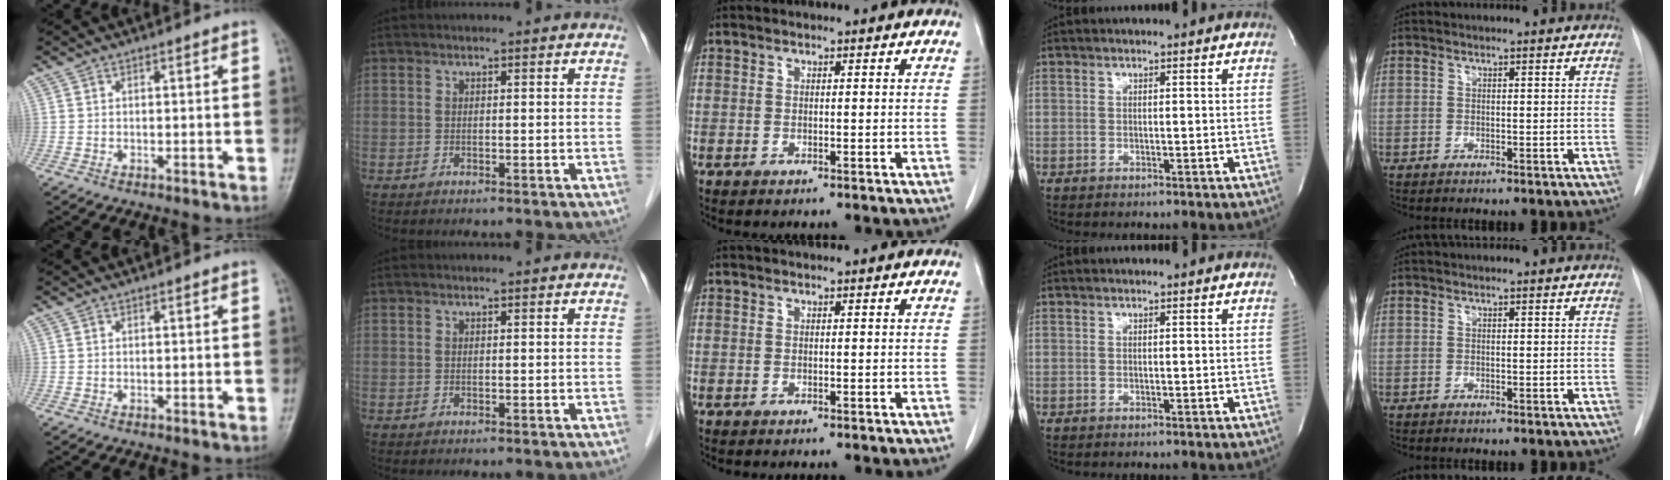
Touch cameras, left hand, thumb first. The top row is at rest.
{}